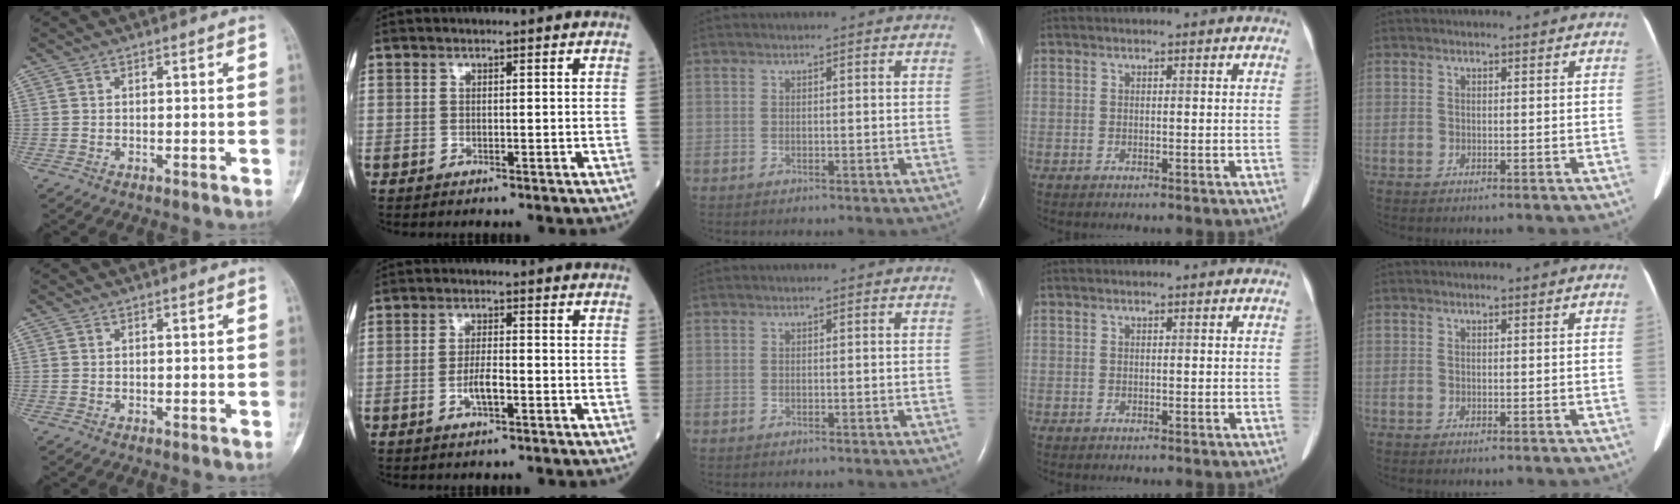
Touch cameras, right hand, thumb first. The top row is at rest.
{"index": {"total": 3.5, "force": [-1.3, 0.7, 3.1], "torque": [-0.065, 0.000, -0.025]}}